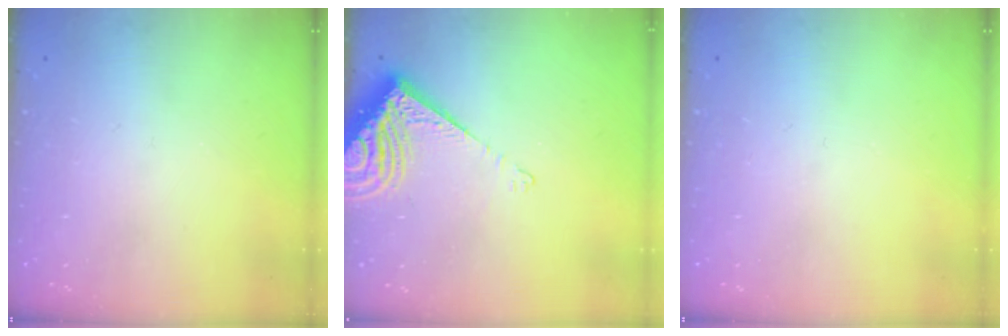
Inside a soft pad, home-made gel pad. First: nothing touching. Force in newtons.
{"total": 8.9, "press": 8.8, "slide": 1.1}
{"total": 0.0}